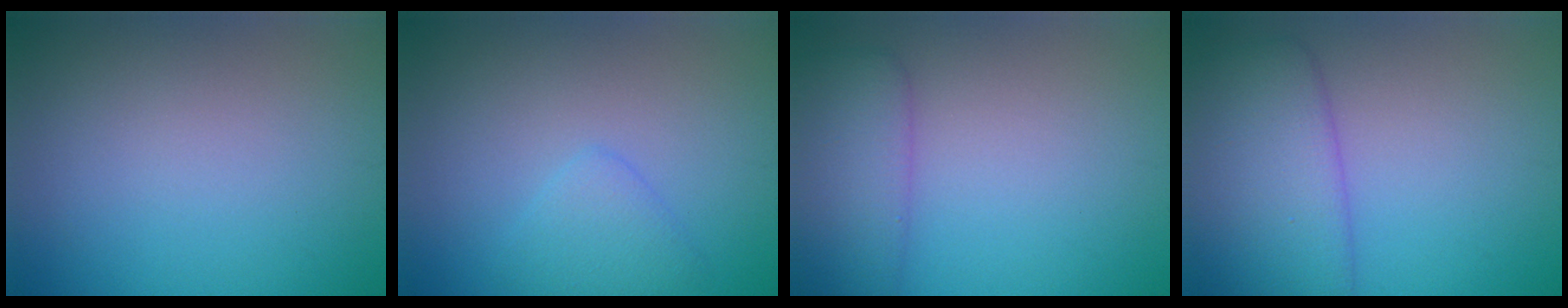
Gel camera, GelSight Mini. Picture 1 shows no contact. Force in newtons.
{"total": 2.0, "press": 2.0, "slide": 0.0}
{"total": 3.8, "press": 3.8, "slide": 0.1}
{"total": 5.9, "press": 5.9, "slide": 0.2}